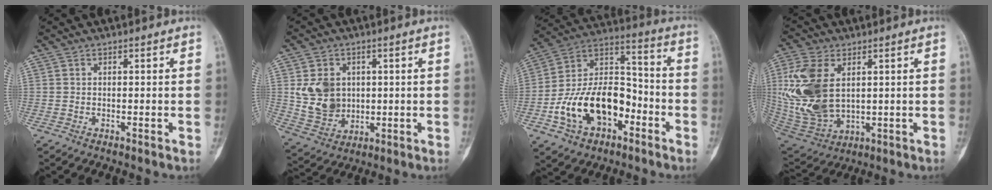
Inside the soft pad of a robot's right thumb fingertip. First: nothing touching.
{"total": 9.9, "force": [1.6, 8.1, 5.5], "torque": [-0.075, -0.011, 0.047]}
{"total": 19.3, "force": [-7.0, 12.2, 13.2], "torque": [-0.204, 0.068, -0.122]}
{"total": 17.6, "force": [3.1, 10.8, 13.5], "torque": [-0.288, -0.018, 0.075]}